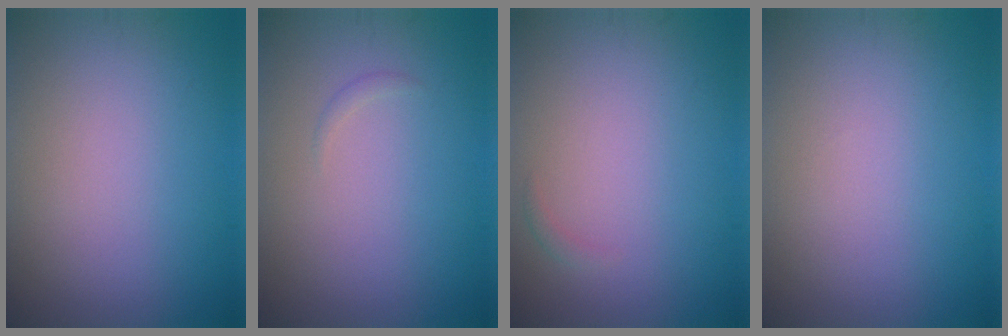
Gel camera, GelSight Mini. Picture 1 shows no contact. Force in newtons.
{"total": 0.5, "press": 0.5, "slide": 0.0}
{"total": 0.6, "press": 0.6, "slide": 0.1}
{"total": 0.0}